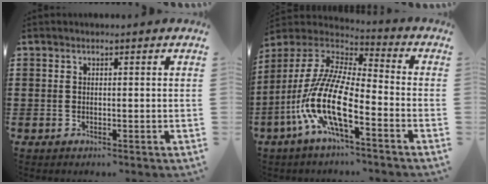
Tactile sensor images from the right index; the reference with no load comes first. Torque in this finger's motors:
{"motor_torque": [2.14, 0.00, 1.05, 0.21]}